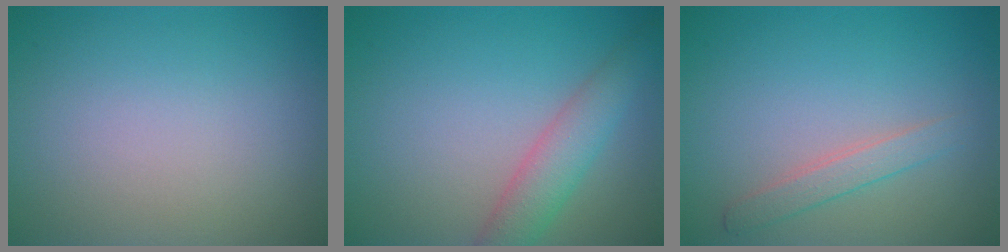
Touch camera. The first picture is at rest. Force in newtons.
{"total": 3.4, "press": 3.4, "slide": 0.1}
{"total": 1.7, "press": 1.7, "slide": 0.1}